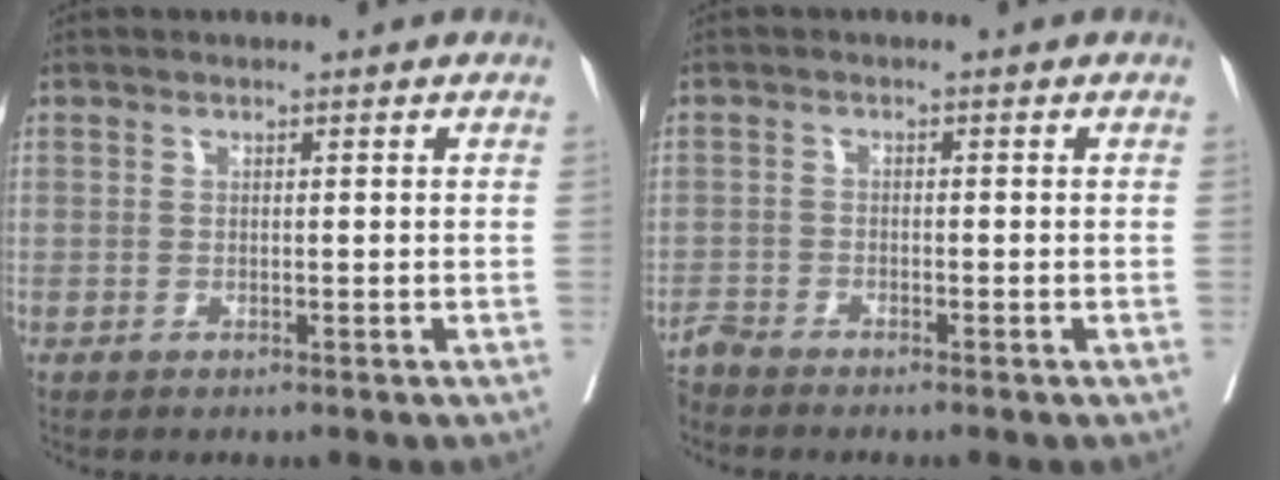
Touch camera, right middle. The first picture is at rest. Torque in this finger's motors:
{"motor_torque": [0.32, -0.27, -0.01, 0.01]}